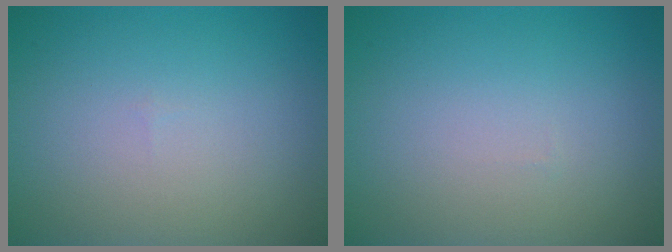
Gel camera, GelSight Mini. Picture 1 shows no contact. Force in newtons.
{"total": 0.0}